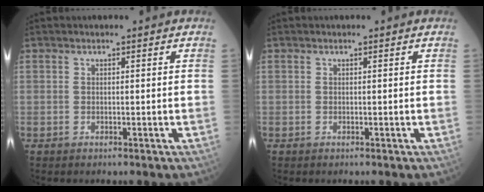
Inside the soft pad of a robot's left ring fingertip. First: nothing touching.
{"total": 0.0}